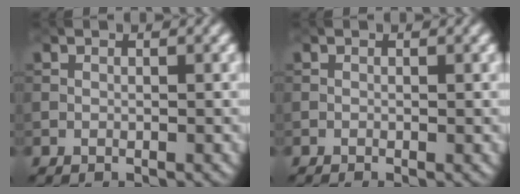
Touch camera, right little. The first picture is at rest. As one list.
[{"total": 0.7, "force": [-0.4, 0.1, 0.5], "torque": [-0.012, -0.003, -0.011]}]